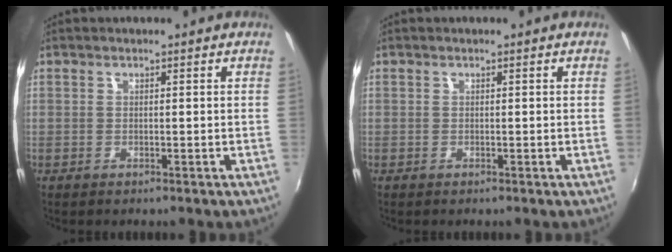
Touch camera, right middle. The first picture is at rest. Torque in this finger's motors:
{"motor_torque": [0.67, -0.57, -0.10, -0.13]}